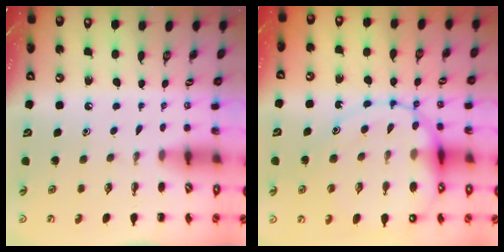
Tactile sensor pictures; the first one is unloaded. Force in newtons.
{"total": 17.0, "press": 16.8, "slide": 2.4}